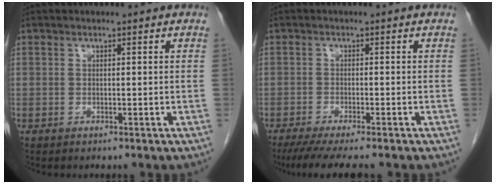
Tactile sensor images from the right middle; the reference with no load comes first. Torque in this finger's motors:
{"motor_torque": [0.48, -0.32, 0.09, 0.05]}